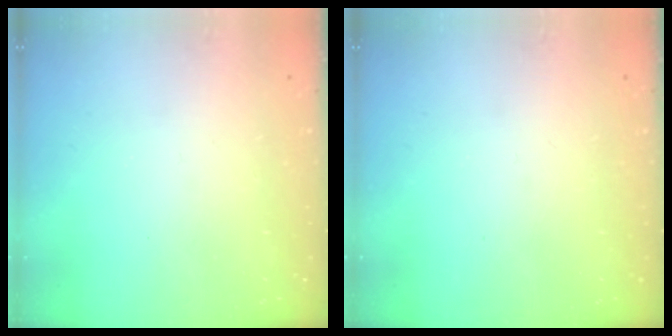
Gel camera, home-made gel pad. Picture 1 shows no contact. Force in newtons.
{"total": 0.0}